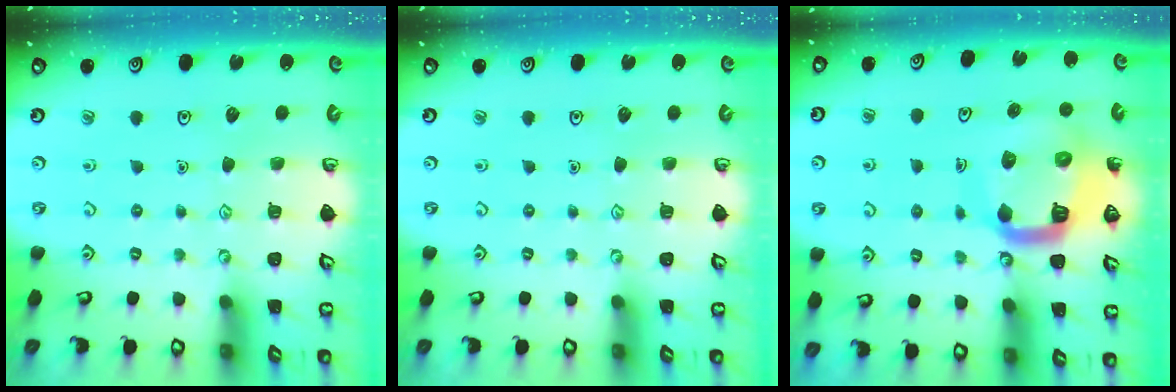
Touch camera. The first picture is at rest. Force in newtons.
{"total": 0.0}
{"total": 14.2, "press": 14.1, "slide": 1.7}